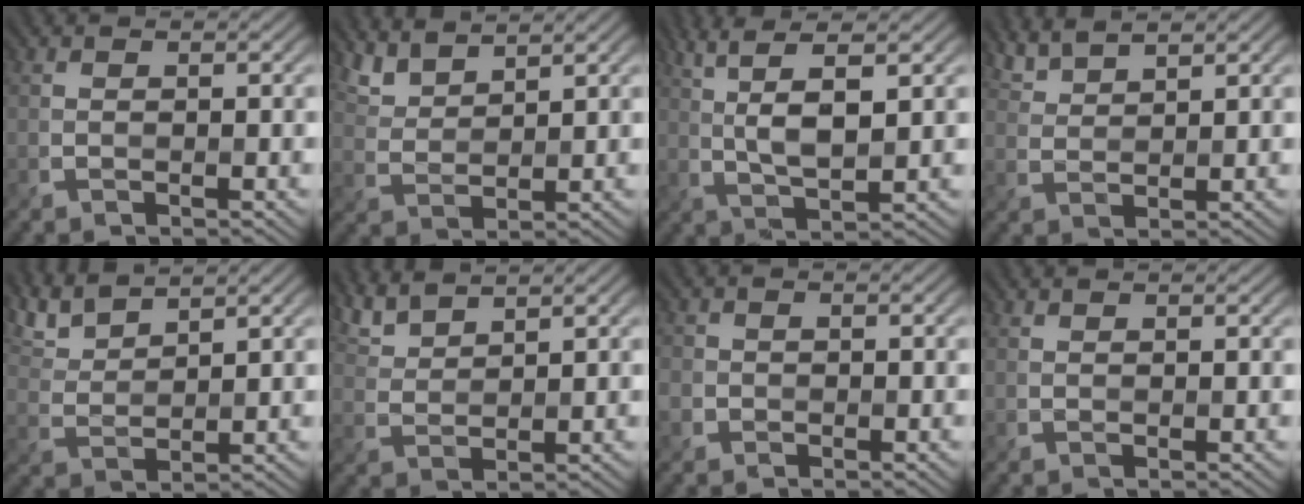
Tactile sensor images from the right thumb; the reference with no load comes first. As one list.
[{"total": 4.1, "force": [3.7, 0.9, 1.6], "torque": [-0.050, 0.001, 0.085]}, {"total": 6.8, "force": [2.6, 1.6, 6.1], "torque": [-0.131, 0.007, 0.054]}, {"total": 3.6, "force": [3.2, 0.5, 1.5], "torque": [-0.034, 0.001, 0.068]}, {"total": 5.6, "force": [4.7, 1.2, 2.7], "torque": [-0.074, 0.011, 0.099]}, {"total": 4.4, "force": [3.8, 0.8, 2.0], "torque": [-0.057, 0.008, 0.083]}, {"total": 2.0, "force": [-0.5, 1.9, 0.4], "torque": [-0.015, -0.004, -0.012]}, {"total": 0.7, "force": [0.7, 0.0, 0.1], "torque": [-0.011, 0.001, 0.017]}]